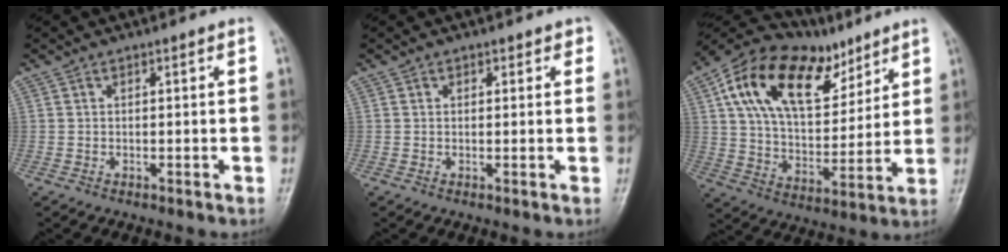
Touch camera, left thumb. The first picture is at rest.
{"total": 1.4, "force": [0.8, 1.1, 0.4], "torque": [0.014, -0.002, 0.004]}
{"total": 23.5, "force": [12.0, 13.1, 15.4], "torque": [-0.231, -0.012, 0.209]}